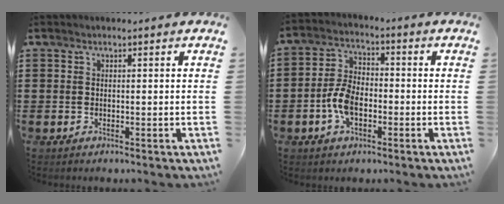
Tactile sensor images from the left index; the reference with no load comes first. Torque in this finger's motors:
{"motor_torque": [0.43, 0.38, 0.44, 0.15]}